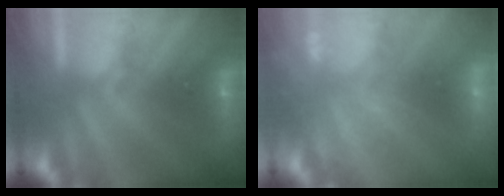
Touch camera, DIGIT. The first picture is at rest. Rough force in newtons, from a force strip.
{"total": 2.0}